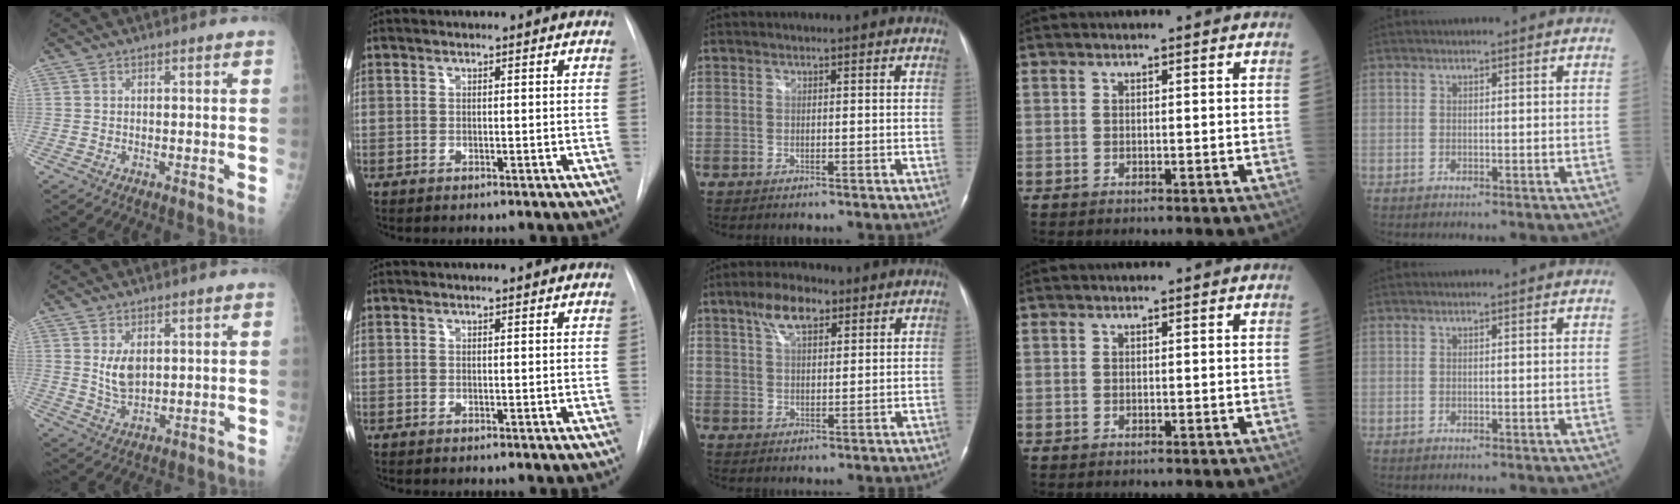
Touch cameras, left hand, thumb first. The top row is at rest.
{"thumb": {"total": 5.3, "force": [1.7, 3.0, 4.0], "torque": [-0.062, -0.018, 0.041]}, "middle": {"total": 6.6, "force": [3.9, 2.7, 4.6], "torque": [-0.090, 0.017, 0.069]}}